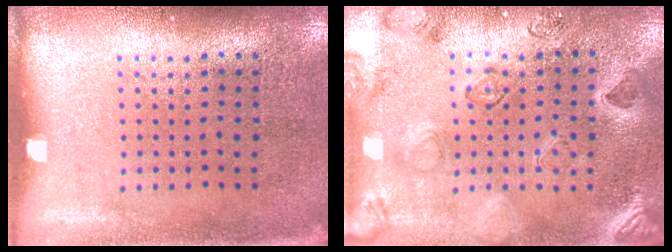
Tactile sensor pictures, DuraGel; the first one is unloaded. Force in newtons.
{"total": 2.4, "press": 2.3, "slide": 0.6}